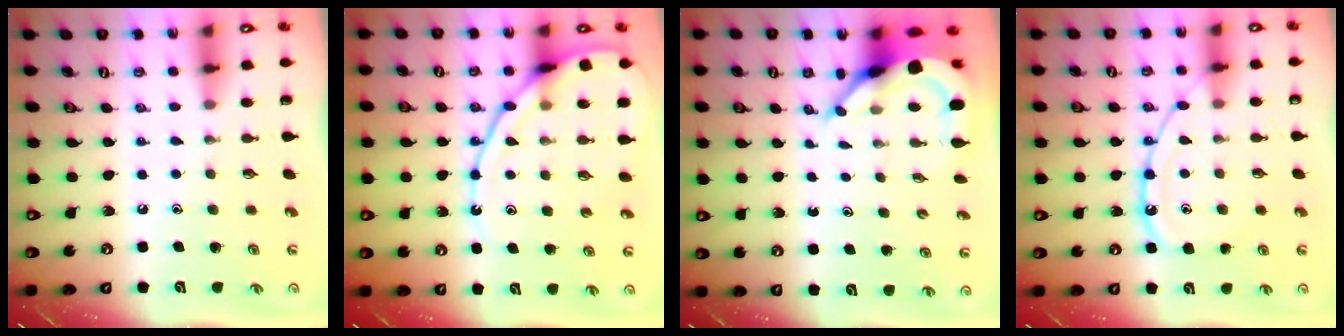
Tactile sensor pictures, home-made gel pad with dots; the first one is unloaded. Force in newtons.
{"total": 13.8, "press": 13.7, "slide": 1.3}
{"total": 6.5, "press": 6.5, "slide": 0.6}
{"total": 12.5, "press": 12.5, "slide": 1.2}